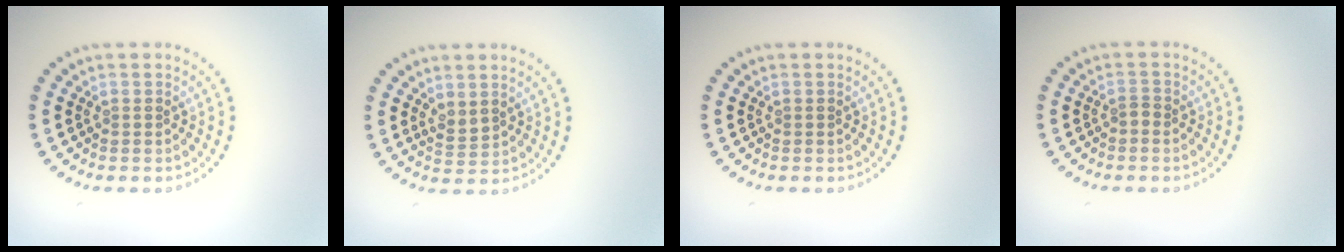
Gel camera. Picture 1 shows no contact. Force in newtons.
{"total": 1.3, "press": 1.2, "slide": 0.6}
{"total": 0.0}
{"total": 0.9, "press": 0.6, "slide": 0.7}